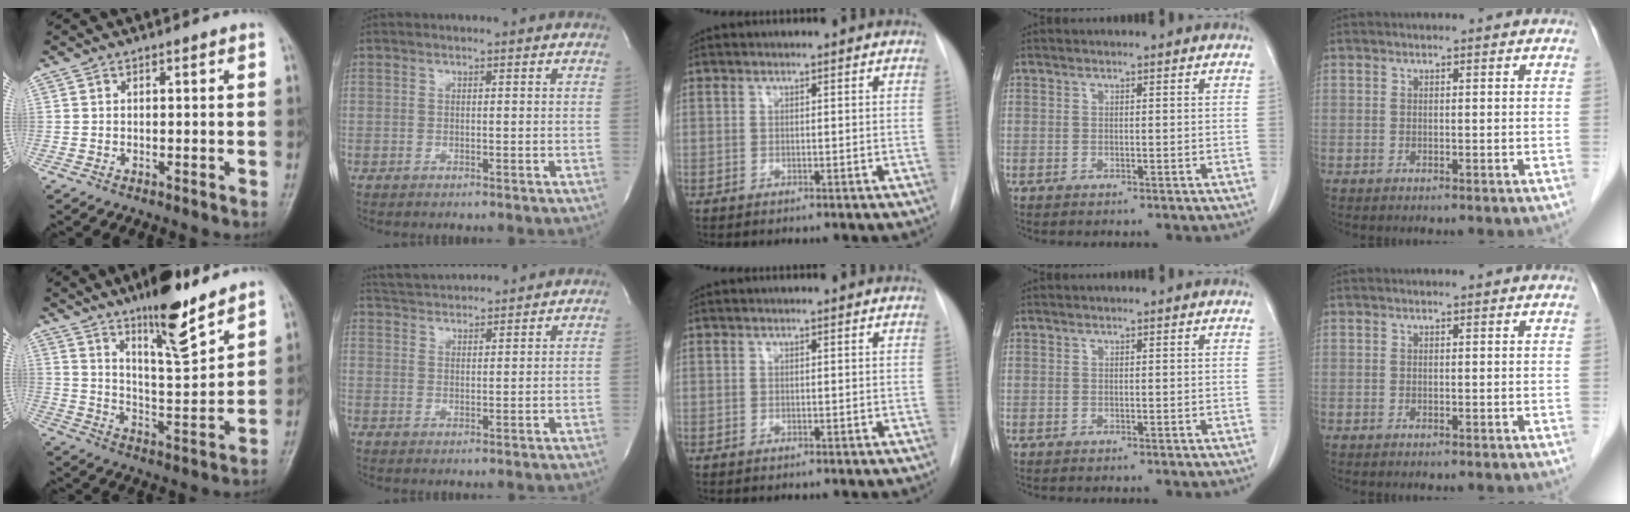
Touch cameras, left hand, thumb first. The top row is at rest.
{"thumb": {"total": 13.7, "force": [10.2, 2.7, 8.8], "torque": [-0.126, -0.073, 0.173]}, "index": {"total": 5.8, "force": [5.7, 0.3, 1.1], "torque": [-0.029, 0.032, 0.096]}}